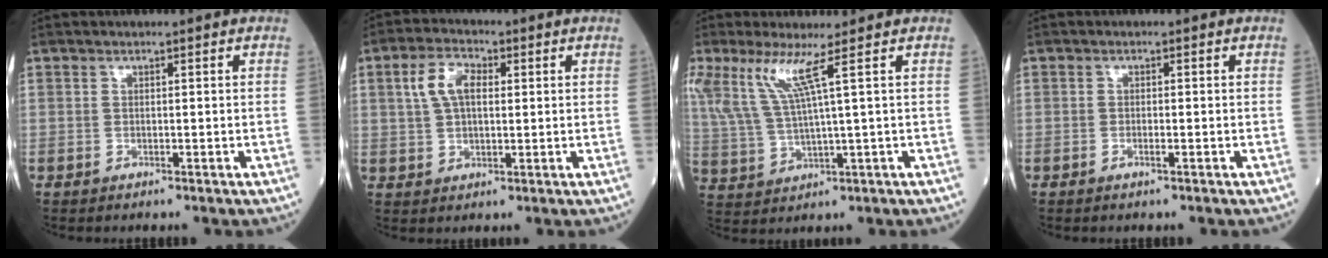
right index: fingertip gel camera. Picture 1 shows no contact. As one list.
[{"total": 6.0, "force": [1.7, 3.2, 4.9], "torque": [-0.106, 0.017, 0.032]}, {"total": 7.9, "force": [4.3, -0.8, 6.6], "torque": [-0.151, 0.006, 0.097]}, {"total": 0.9, "force": [-0.3, 0.1, 0.8], "torque": [-0.019, 0.000, -0.002]}]